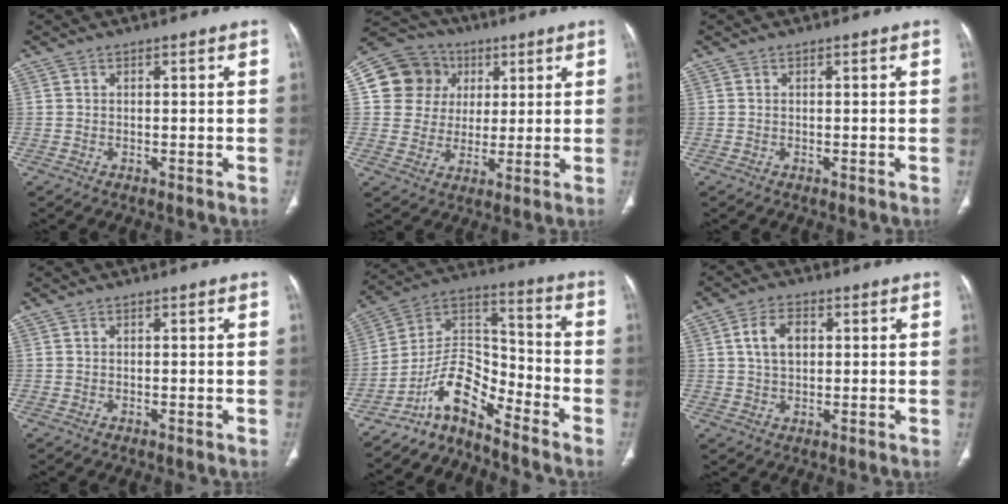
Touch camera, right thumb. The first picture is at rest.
{"total": 12.7, "force": [3.5, 11.7, 3.5], "torque": [-0.037, 0.010, 0.060]}
{"total": 0.0}
{"total": 0.0}
{"total": 10.4, "force": [-8.3, 3.8, 5.1], "torque": [-0.084, 0.104, -0.160]}
{"total": 5.8, "force": [1.3, 3.6, 4.3], "torque": [-0.076, 0.006, 0.023]}